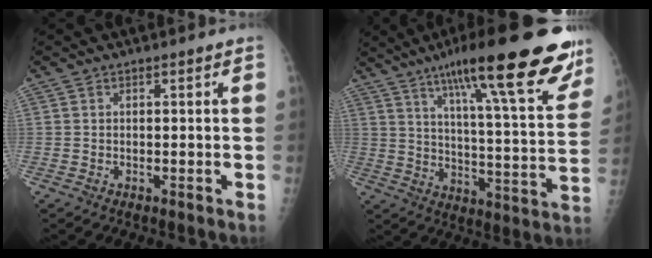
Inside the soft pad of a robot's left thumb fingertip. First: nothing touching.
{"total": 26.4, "force": [17.2, 4.7, 19.5], "torque": [-0.261, -0.050, 0.247]}